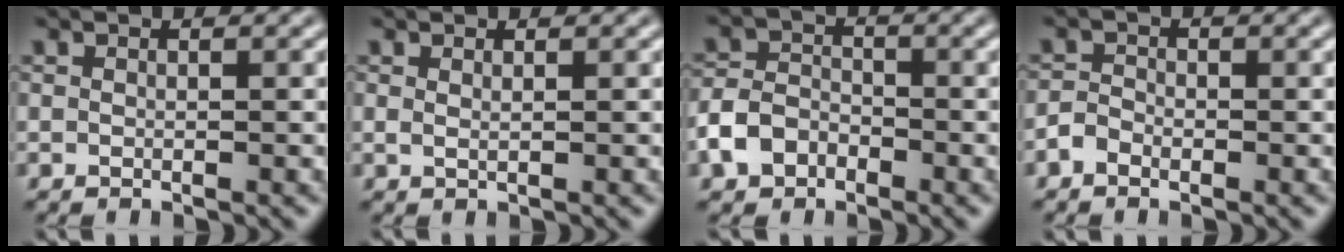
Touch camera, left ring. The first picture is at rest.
{"total": 0.6, "force": [0.4, 0.1, 0.4], "torque": [-0.008, -0.002, 0.007]}
{"total": 3.6, "force": [-1.9, 2.6, 1.6], "torque": [-0.033, 0.003, -0.045]}
{"total": 1.4, "force": [-0.9, 0.9, 0.6], "torque": [-0.009, 0.004, -0.021]}